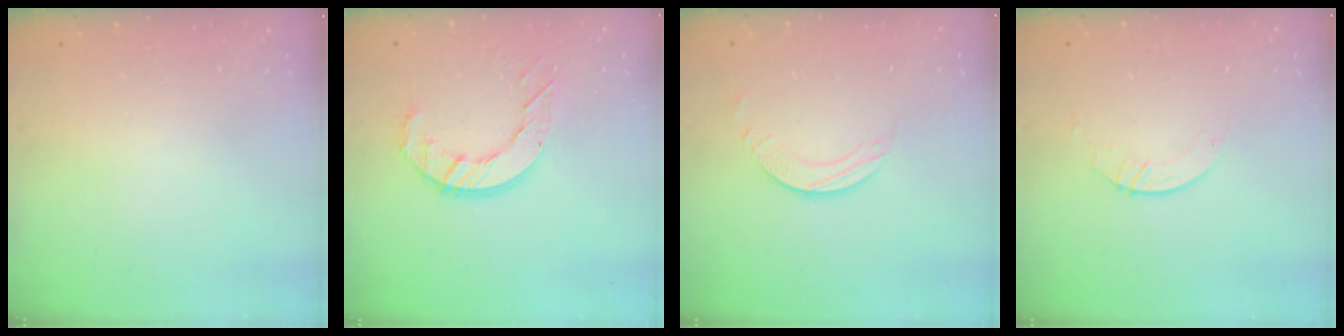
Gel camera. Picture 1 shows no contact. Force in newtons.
{"total": 9.1, "press": 9.1, "slide": 0.9}
{"total": 2.5, "press": 2.5, "slide": 0.2}
{"total": 1.1, "press": 1.1, "slide": 0.1}